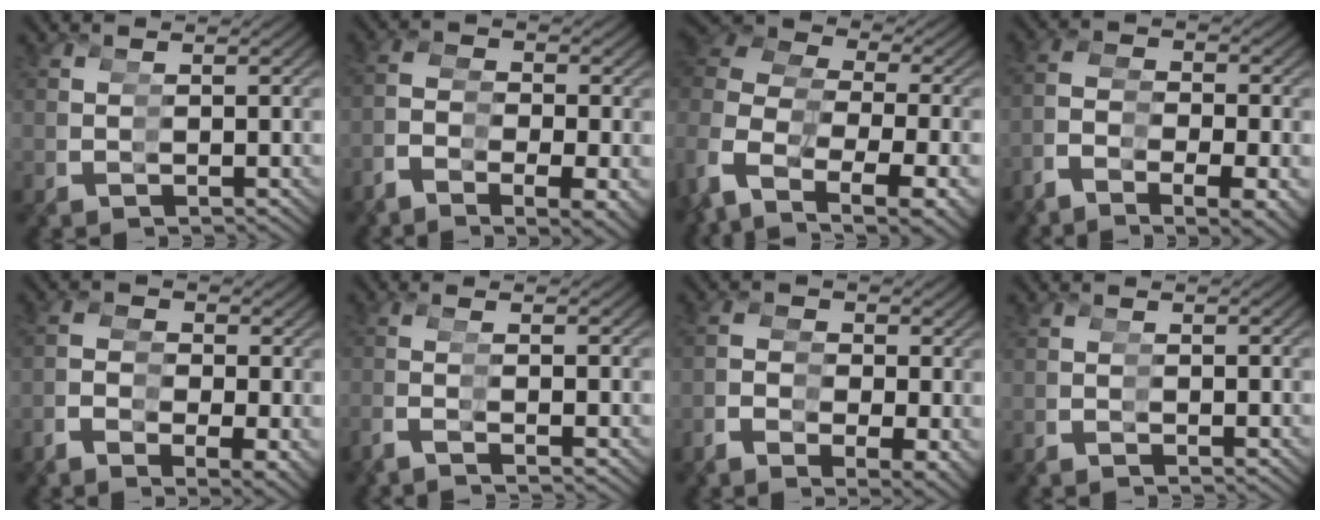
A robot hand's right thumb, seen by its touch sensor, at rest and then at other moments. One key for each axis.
{"total": 4.9, "fx": -0.8, "fy": 3.5, "fz": 3.3, "tx": -0.073, "ty": 0.002, "tz": -0.005}
{"total": 15.6, "fx": 2.6, "fy": 12.4, "fz": 9.0, "tx": -0.174, "ty": 0.021, "tz": 0.025}
{"total": 6.2, "fx": -0.9, "fy": 4.8, "fz": 3.8, "tx": -0.094, "ty": 0.001, "tz": -0.009}
{"total": 2.7, "fx": -0.3, "fy": 1.8, "fz": 2.0, "tx": -0.032, "ty": 0.009, "tz": -0.002}
{"total": 2.1, "fx": -0.8, "fy": 0.1, "fz": 2.0, "tx": -0.044, "ty": 0.013, "tz": -0.008}
{"total": 2.8, "fx": -0.3, "fy": 1.8, "fz": 2.1, "tx": -0.029, "ty": 0.008, "tz": -0.001}
{"total": 0.8, "fx": -0.7, "fy": -0.2, "fz": -0.2, "tx": 0.000, "ty": -0.003, "tz": -0.012}